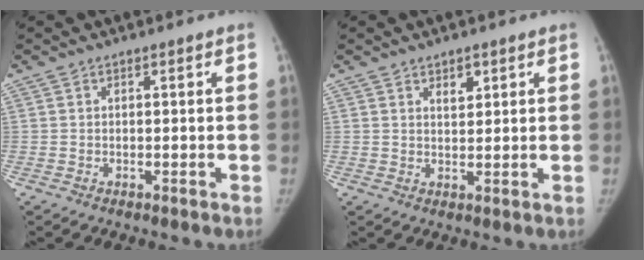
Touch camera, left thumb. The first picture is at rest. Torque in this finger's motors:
{"motor_torque": [-0.02, -0.04, 0.08, 0.31, 0.00]}